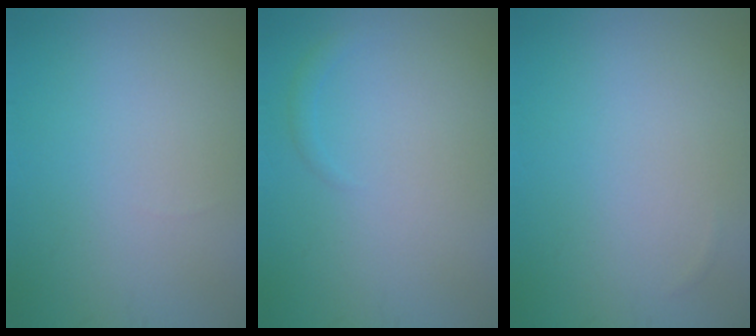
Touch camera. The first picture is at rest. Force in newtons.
{"total": 0.7, "press": 0.7, "slide": 0.1}
{"total": 0.0}